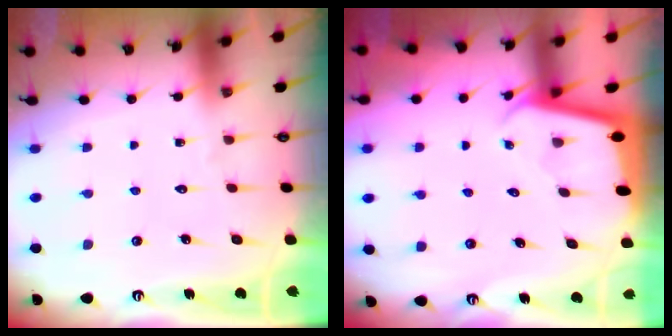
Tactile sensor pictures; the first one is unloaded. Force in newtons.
{"total": 2.7, "press": 2.7, "slide": 0.1}